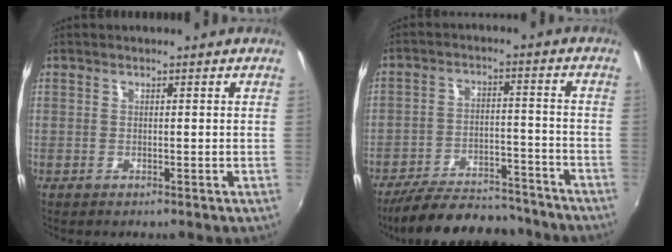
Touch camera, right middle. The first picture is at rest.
{"total": 18.1, "force": [-15.8, 5.5, 6.8], "torque": [-0.140, 0.004, -0.217]}